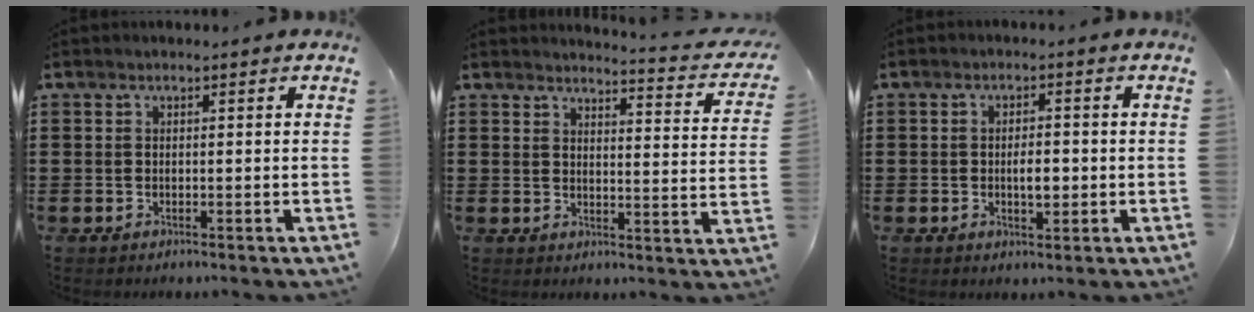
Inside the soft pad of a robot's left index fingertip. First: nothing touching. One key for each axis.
{"total": 3.4, "fx": 3.2, "fy": -0.3, "fz": 1.1, "tx": -0.023, "ty": -0.033, "tz": 0.047}
{"total": 3.1, "fx": -0.3, "fy": 1.3, "fz": 2.8, "tx": -0.052, "ty": 0.004, "tz": -0.006}